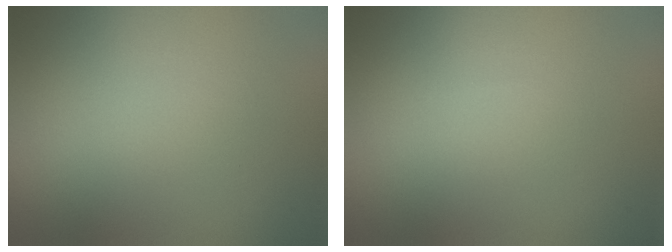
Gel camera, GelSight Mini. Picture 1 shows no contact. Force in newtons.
{"total": 0.0}